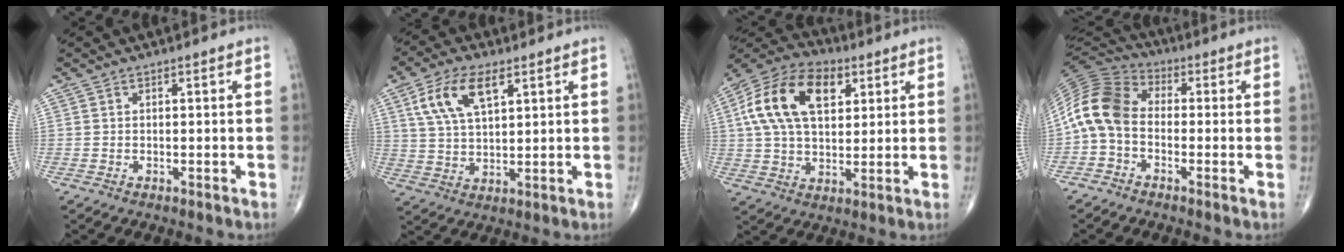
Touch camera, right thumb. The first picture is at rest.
{"total": 10.6, "force": [4.7, 5.0, 8.2], "torque": [-0.159, -0.006, 0.093]}
{"total": 17.8, "force": [5.4, 10.6, 13.2], "torque": [-0.229, 0.008, 0.089]}
{"total": 11.3, "force": [-1.5, 7.7, 8.0], "torque": [-0.156, 0.035, -0.048]}